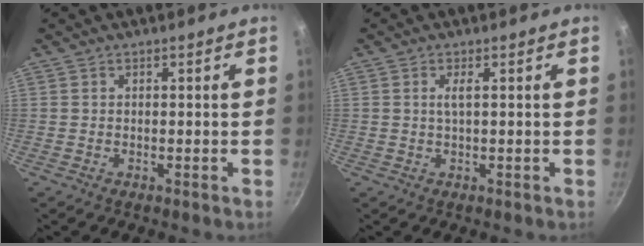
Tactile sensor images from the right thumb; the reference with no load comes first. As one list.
[{"total": 1.6, "force": [0.3, 0.1, 1.6], "torque": [-0.036, 0.000, 0.008]}]